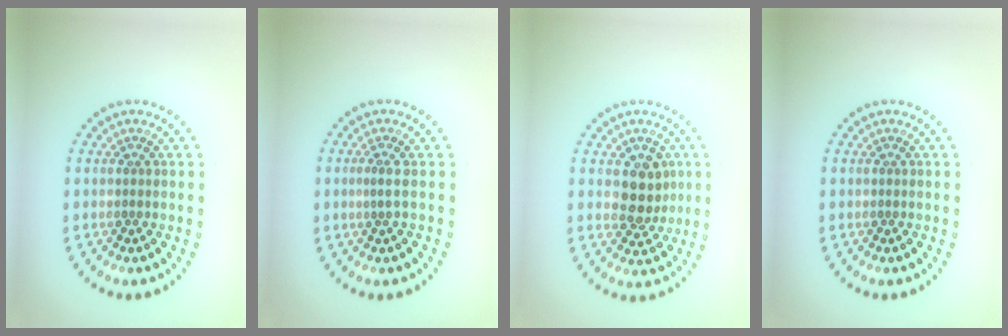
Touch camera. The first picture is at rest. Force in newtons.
{"total": 0.9, "press": 0.3, "slide": 0.9}
{"total": 3.4, "press": 3.3, "slide": 1.0}
{"total": 0.0}